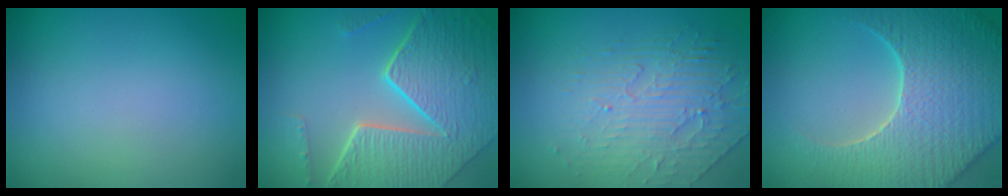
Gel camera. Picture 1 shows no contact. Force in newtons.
{"total": 8.0, "press": 5.7, "slide": 5.6}
{"total": 2.8, "press": 2.3, "slide": 1.6}
{"total": 7.9, "press": 7.6, "slide": 2.2}